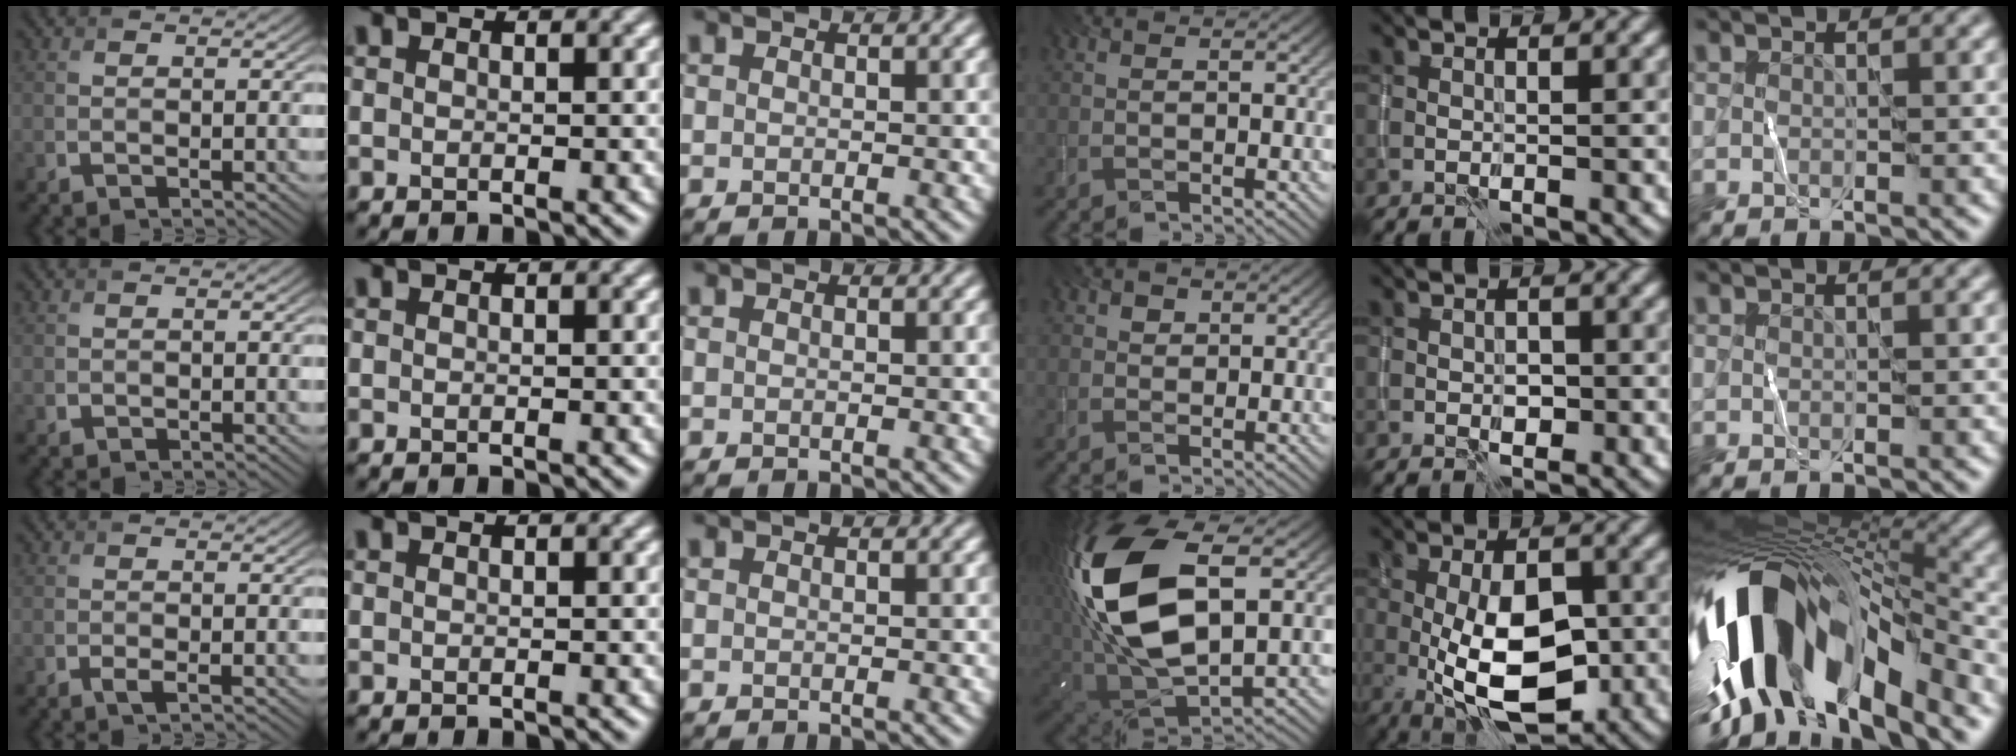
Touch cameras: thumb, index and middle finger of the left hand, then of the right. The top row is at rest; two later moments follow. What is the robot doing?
{"motion": "wipe", "object": "whiteboard"}